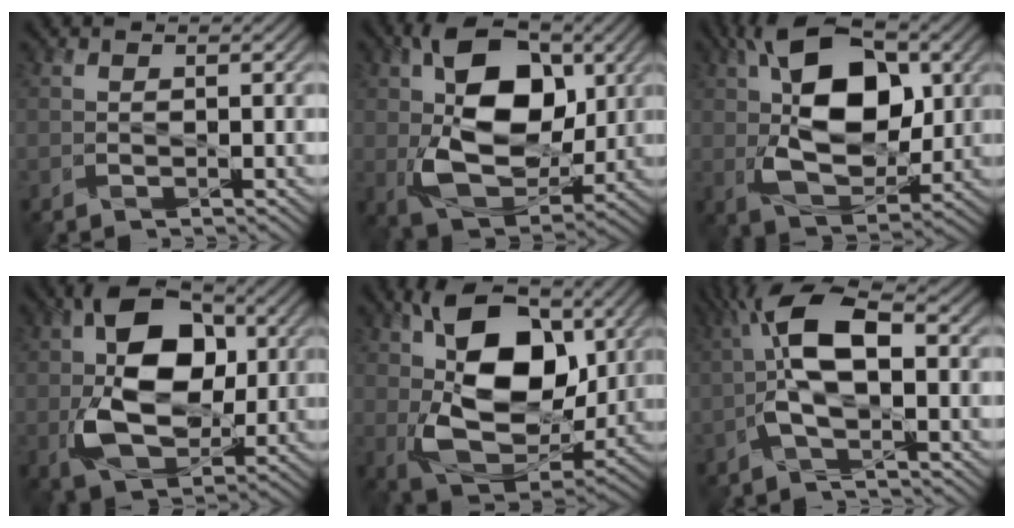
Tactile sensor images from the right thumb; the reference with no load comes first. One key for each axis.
{"total": 13.3, "fx": 2.4, "fy": 8.4, "fz": 10.1, "tx": -0.184, "ty": 0.000, "tz": 0.038}
{"total": 13.5, "fx": 2.9, "fy": 7.7, "fz": 10.7, "tx": -0.192, "ty": 0.003, "tz": 0.046}
{"total": 11.9, "fx": 1.0, "fy": 7.8, "fz": 9.0, "tx": -0.165, "ty": 0.000, "tz": 0.013}
{"total": 15.1, "fx": 3.6, "fy": 9.3, "fz": 11.3, "tx": -0.205, "ty": 0.001, "tz": 0.062}
{"total": 8.1, "fx": -0.5, "fy": 2.8, "fz": 7.6, "tx": -0.159, "ty": 0.025, "tz": -0.021}